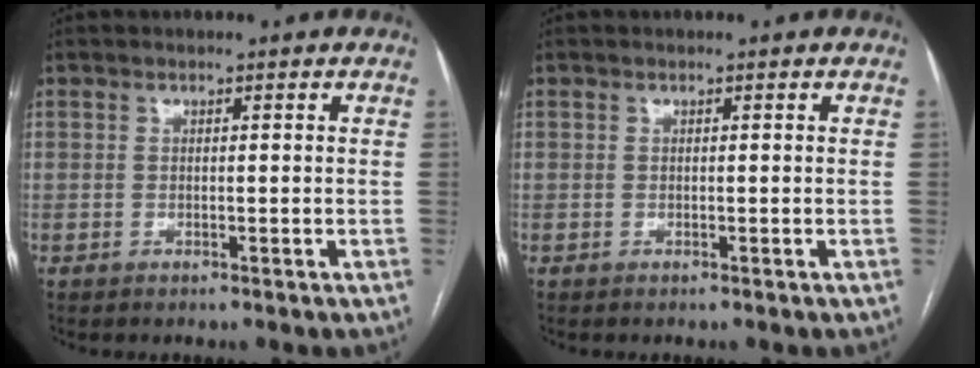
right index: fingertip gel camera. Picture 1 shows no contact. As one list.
[{"total": 0.0}]